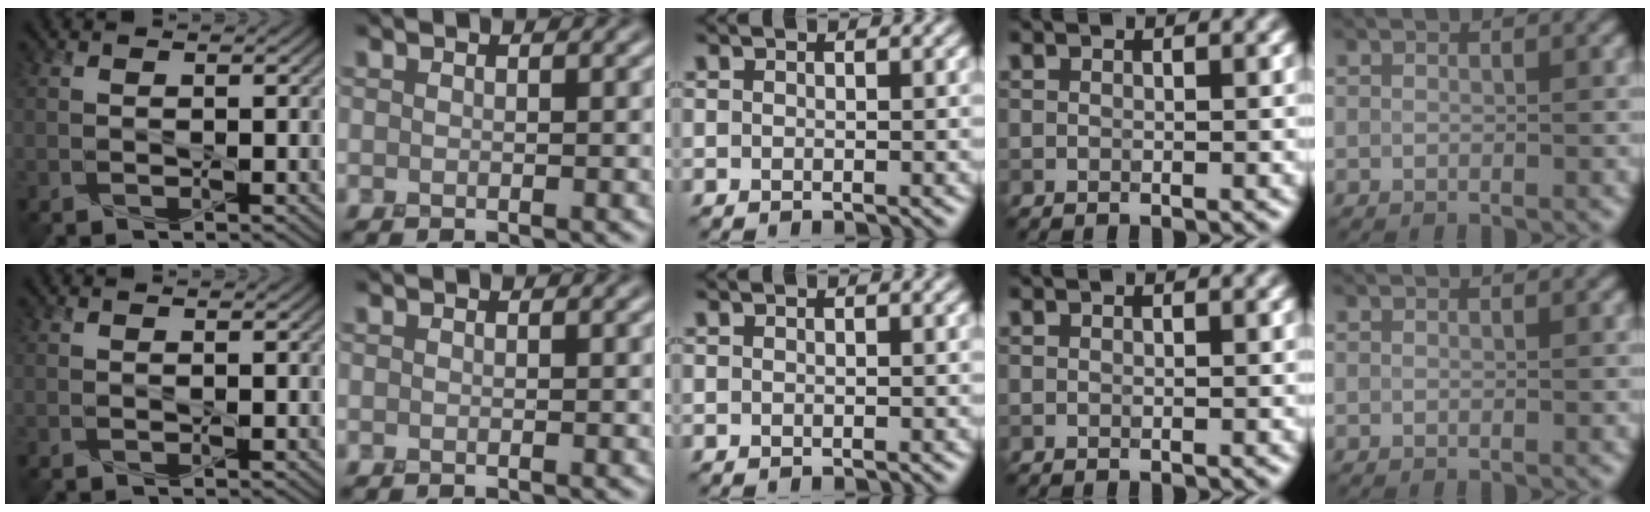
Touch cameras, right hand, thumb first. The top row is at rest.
{}